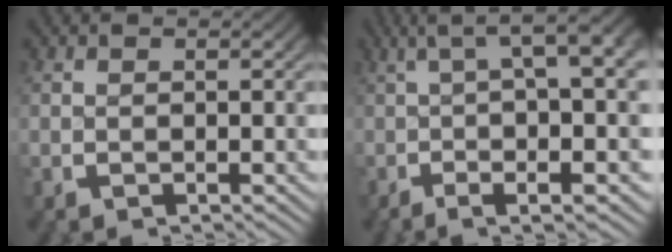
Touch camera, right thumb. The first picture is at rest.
{"total": 9.7, "force": [2.2, 3.4, 8.8], "torque": [-0.100, 0.040, 0.008]}